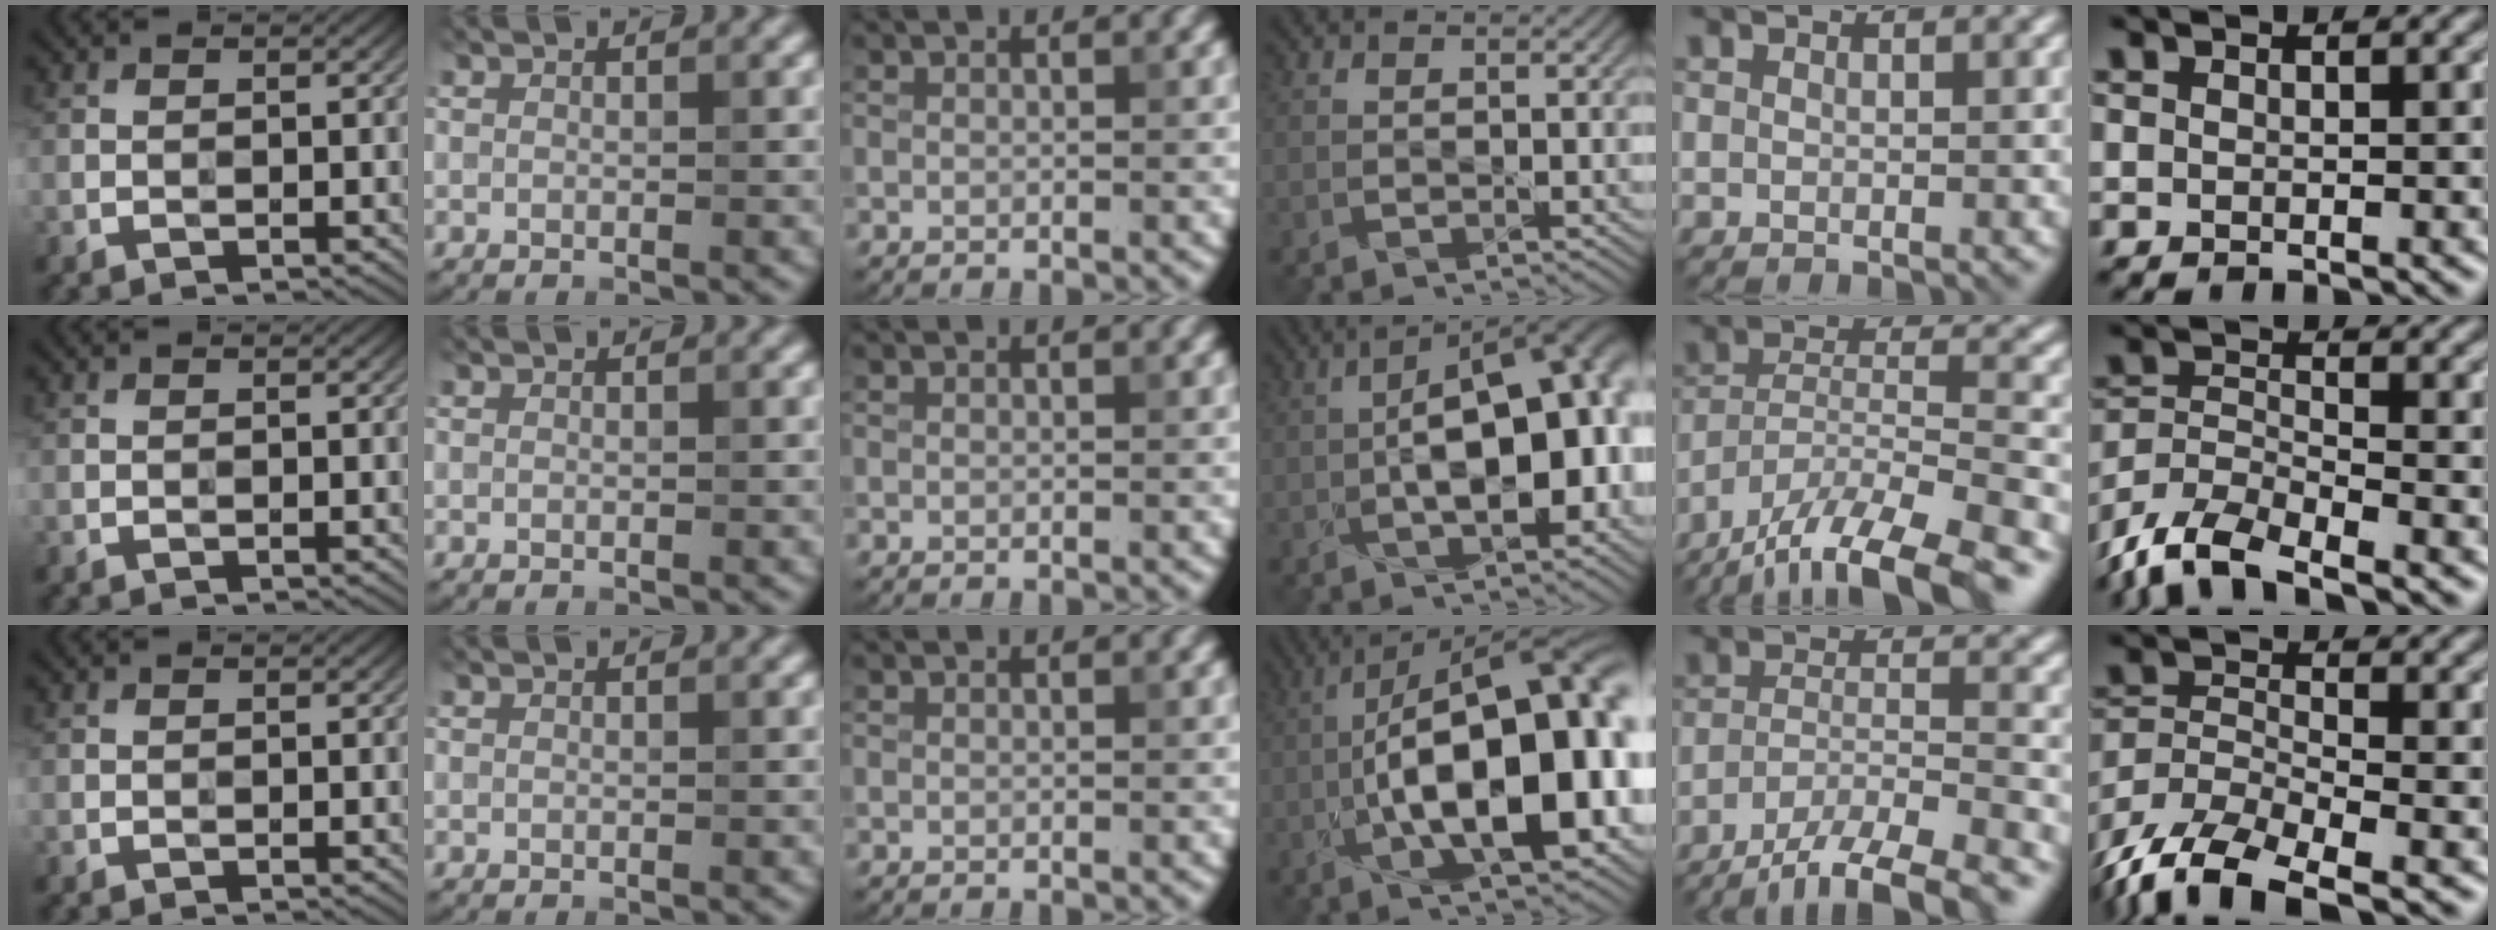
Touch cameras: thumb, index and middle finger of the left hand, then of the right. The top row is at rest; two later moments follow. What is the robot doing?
{"motion": "dispense", "object": "glue bottle"}